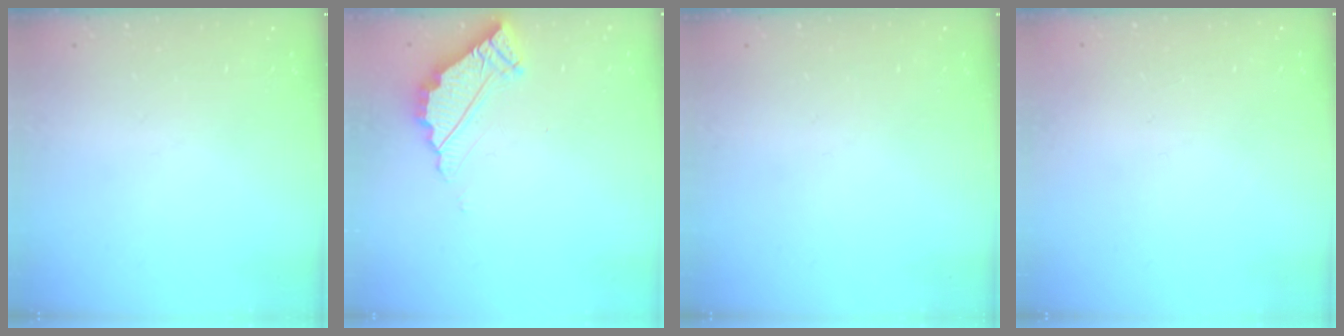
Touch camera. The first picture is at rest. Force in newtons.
{"total": 5.1, "press": 5.1, "slide": 0.4}
{"total": 0.0}
{"total": 2.3, "press": 2.3, "slide": 0.1}